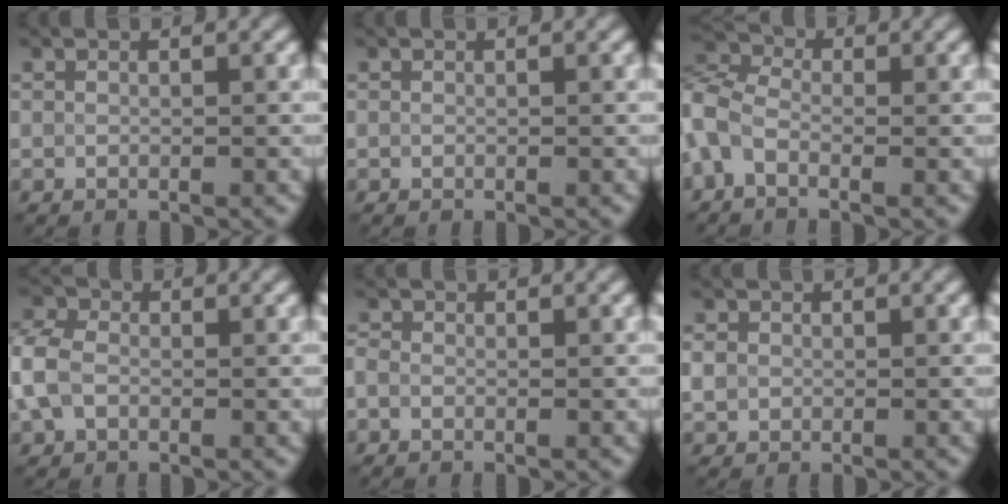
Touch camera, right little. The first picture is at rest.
{"total": 0.0}
{"total": 3.9, "force": [-1.7, 2.2, 2.7], "torque": [-0.055, 0.010, -0.052]}
{"total": 3.7, "force": [-0.7, 2.9, 2.3], "torque": [-0.053, 0.009, -0.030]}
{"total": 0.5, "force": [-0.4, 0.2, 0.3], "torque": [-0.006, 0.001, -0.011]}
{"total": 1.4, "force": [0.0, 1.3, 0.5], "torque": [-0.001, -0.001, -0.004]}